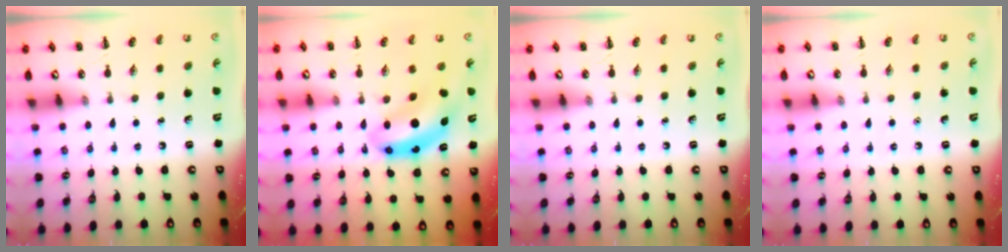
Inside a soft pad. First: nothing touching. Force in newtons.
{"total": 9.9, "press": 9.7, "slide": 2.0}
{"total": 0.0}
{"total": 1.6, "press": 1.6, "slide": 0.1}